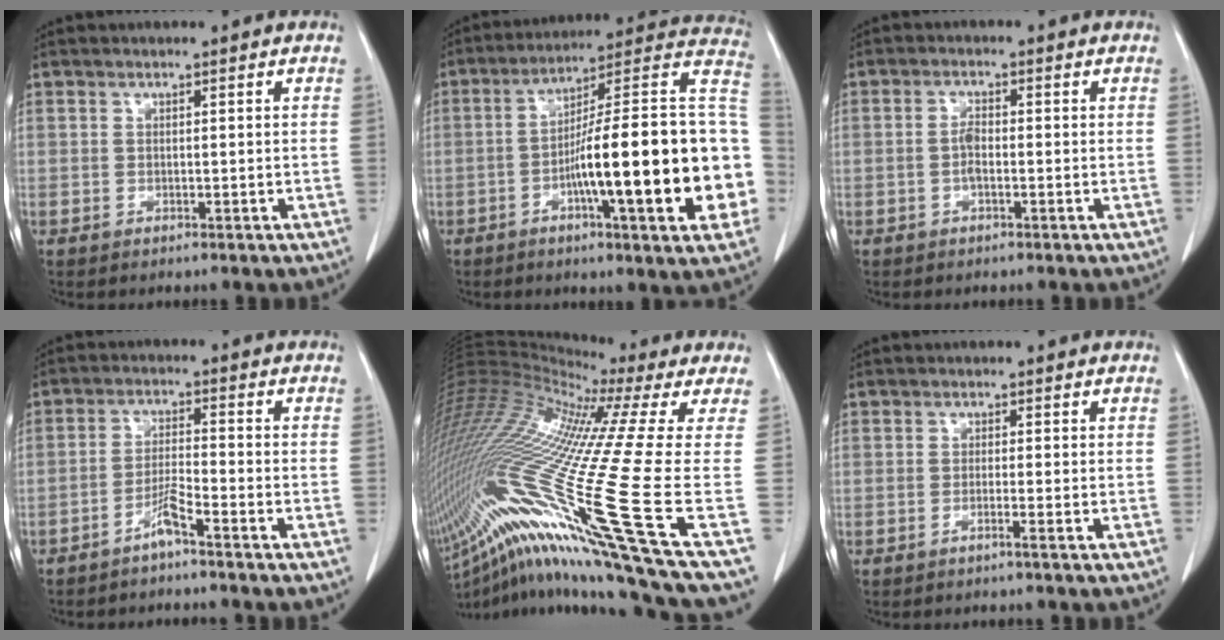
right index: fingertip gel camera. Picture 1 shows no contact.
{"total": 26.0, "force": [-5.1, 3.0, 25.3], "torque": [-0.281, 0.022, -0.078]}
{"total": 2.0, "force": [-0.5, 0.7, 1.9], "torque": [-0.037, 0.003, -0.011]}
{"total": 3.6, "force": [-2.7, -0.4, 2.2], "torque": [-0.045, 0.000, -0.058]}
{"total": 36.5, "force": [-10.2, 1.7, 35.0], "torque": [-0.675, -0.047, -0.206]}
{"total": 1.2, "force": [-0.8, -0.5, 0.7], "torque": [-0.003, 0.006, -0.019]}